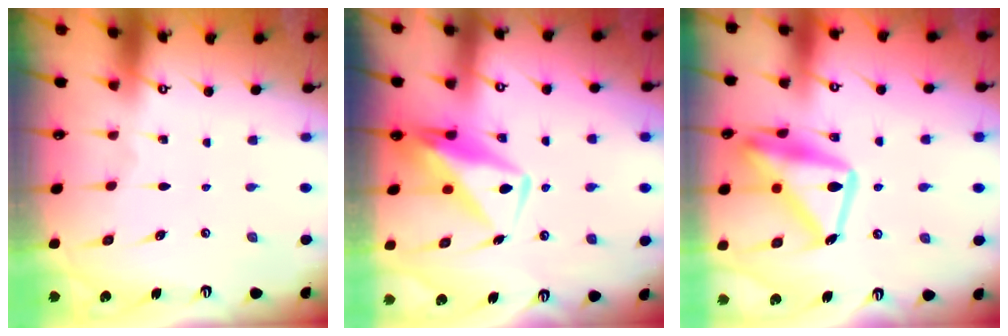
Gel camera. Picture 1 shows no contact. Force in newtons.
{"total": 11.1, "press": 11.1, "slide": 1.0}
{"total": 21.0, "press": 20.9, "slide": 1.5}